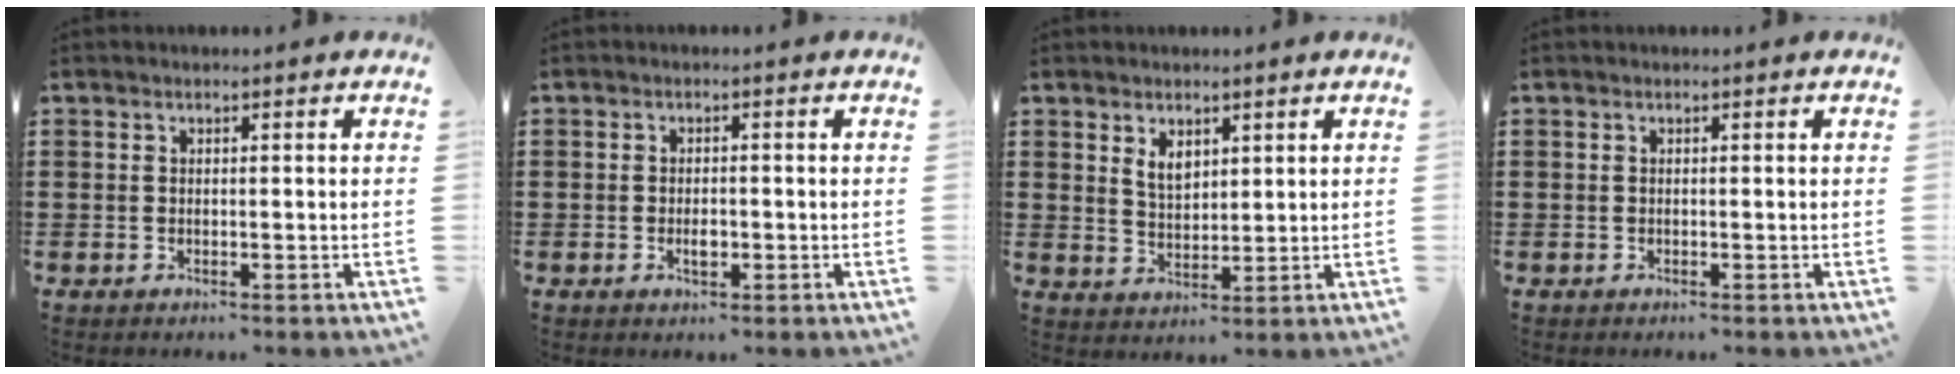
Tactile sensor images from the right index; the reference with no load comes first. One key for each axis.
{"total": 2.0, "fx": -0.6, "fy": 0.9, "fz": 1.8, "tx": -0.032, "ty": 0.001, "tz": -0.011}
{"total": 3.5, "fx": 2.0, "fy": 2.1, "fz": 1.9, "tx": -0.045, "ty": 0.007, "tz": 0.037}
{"total": 0.0}